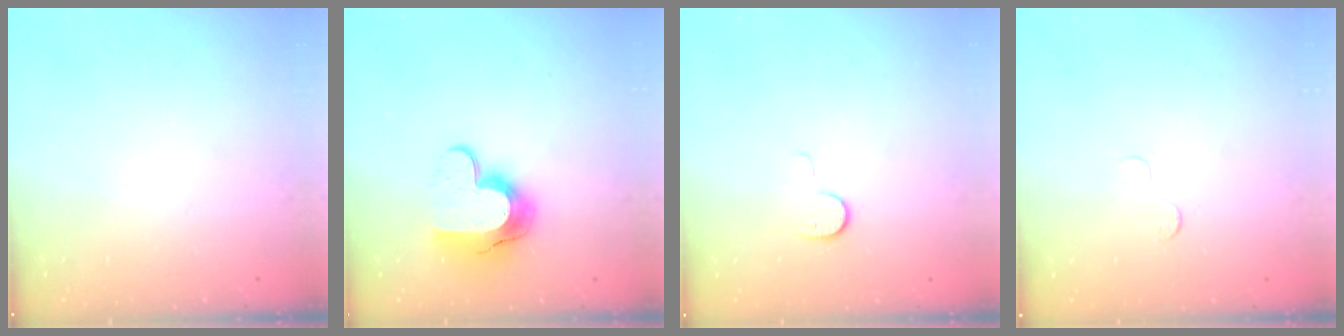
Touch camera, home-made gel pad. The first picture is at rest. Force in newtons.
{"total": 13.0, "press": 13.0, "slide": 1.0}
{"total": 6.8, "press": 6.8, "slide": 0.6}
{"total": 3.0, "press": 2.9, "slide": 0.3}